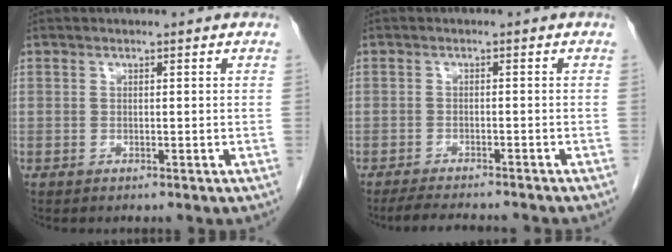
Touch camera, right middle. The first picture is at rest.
{"total": 7.4, "force": [-6.8, 0.7, 2.8], "torque": [-0.038, -0.012, -0.103]}